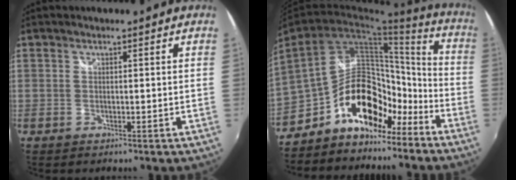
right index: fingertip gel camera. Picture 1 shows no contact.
{"total": 18.4, "force": [-12.5, 9.8, 9.3], "torque": [-0.154, 0.057, -0.187]}